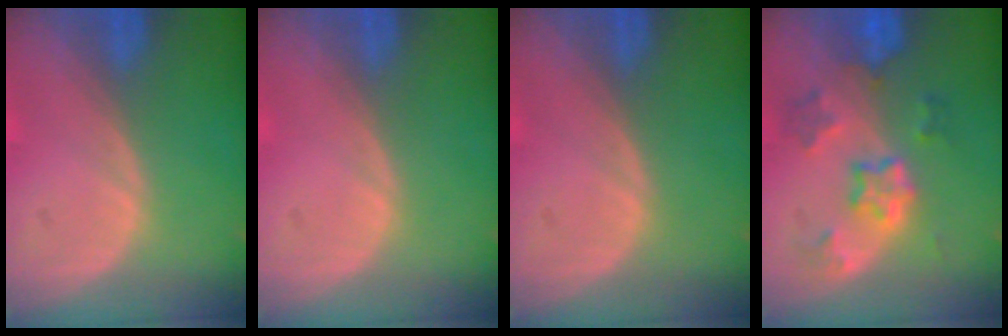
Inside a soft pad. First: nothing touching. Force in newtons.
{"total": 0.0}
{"total": 0.0}
{"total": 7.1, "press": 6.4, "slide": 3.2}